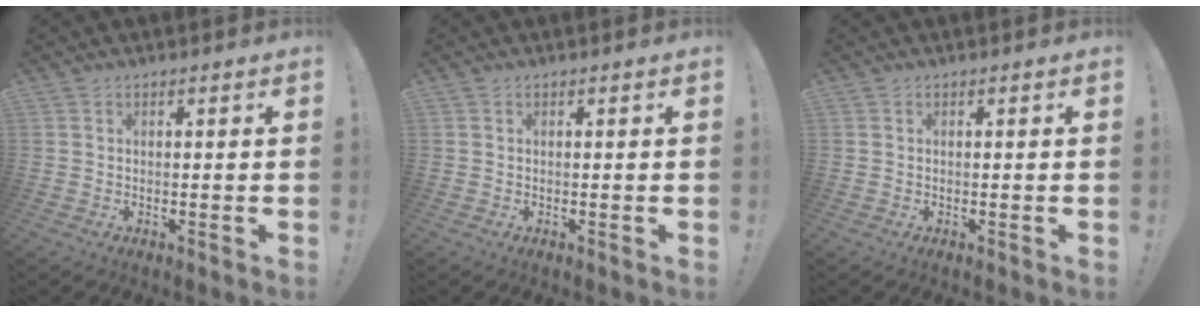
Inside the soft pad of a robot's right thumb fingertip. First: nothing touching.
{"total": 0.0}
{"total": 0.0}